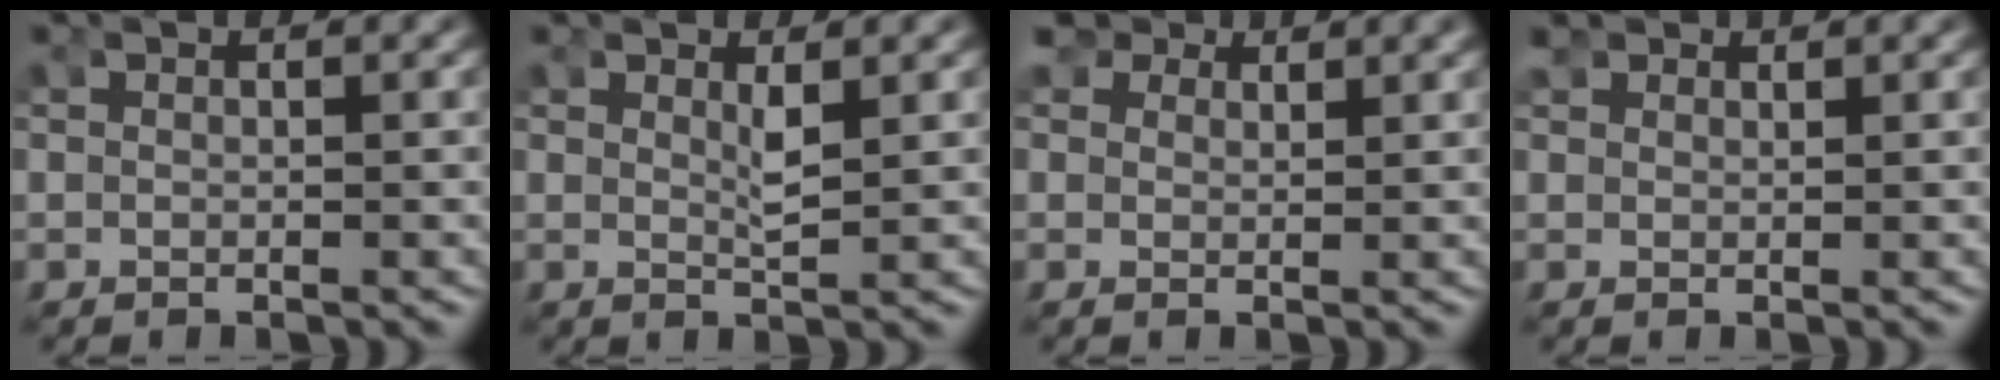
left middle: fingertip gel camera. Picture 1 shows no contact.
{"total": 1.5, "force": [0.9, -0.2, 1.2], "torque": [-0.025, -0.010, 0.022]}
{"total": 2.9, "force": [2.4, 1.1, 1.1], "torque": [-0.021, 0.001, 0.041]}
{"total": 1.0, "force": [1.0, -0.1, 0.1], "torque": [-0.001, 0.001, 0.023]}